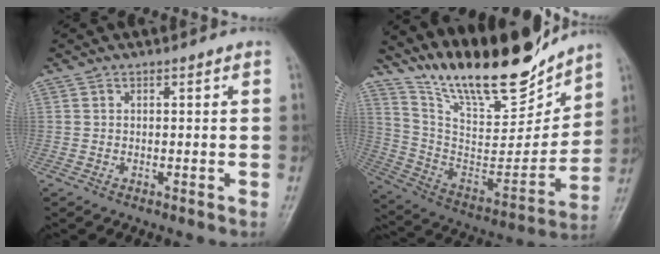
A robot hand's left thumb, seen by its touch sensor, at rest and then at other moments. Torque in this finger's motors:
{"motor_torque": [0.50, -0.21, 1.39, -1.38, 0.10]}